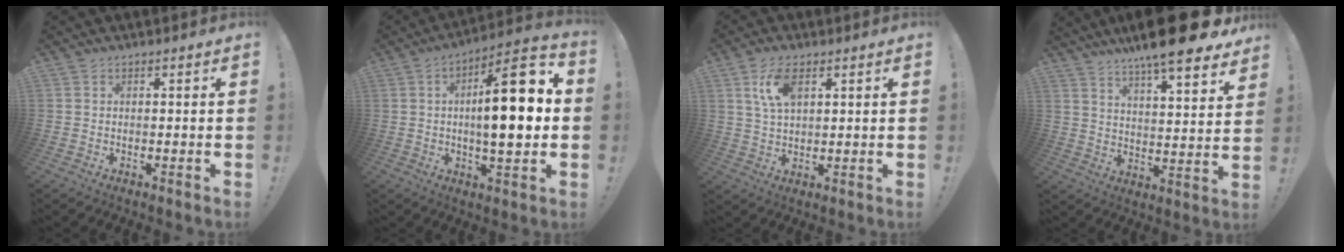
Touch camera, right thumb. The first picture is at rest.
{"total": 17.5, "force": [0.9, 5.4, 16.6], "torque": [-0.245, -0.001, 0.002]}
{"total": 8.2, "force": [3.5, 3.9, 6.3], "torque": [-0.122, -0.002, 0.062]}
{"total": 13.9, "force": [10.9, 1.2, 8.5], "torque": [-0.137, -0.086, 0.175]}